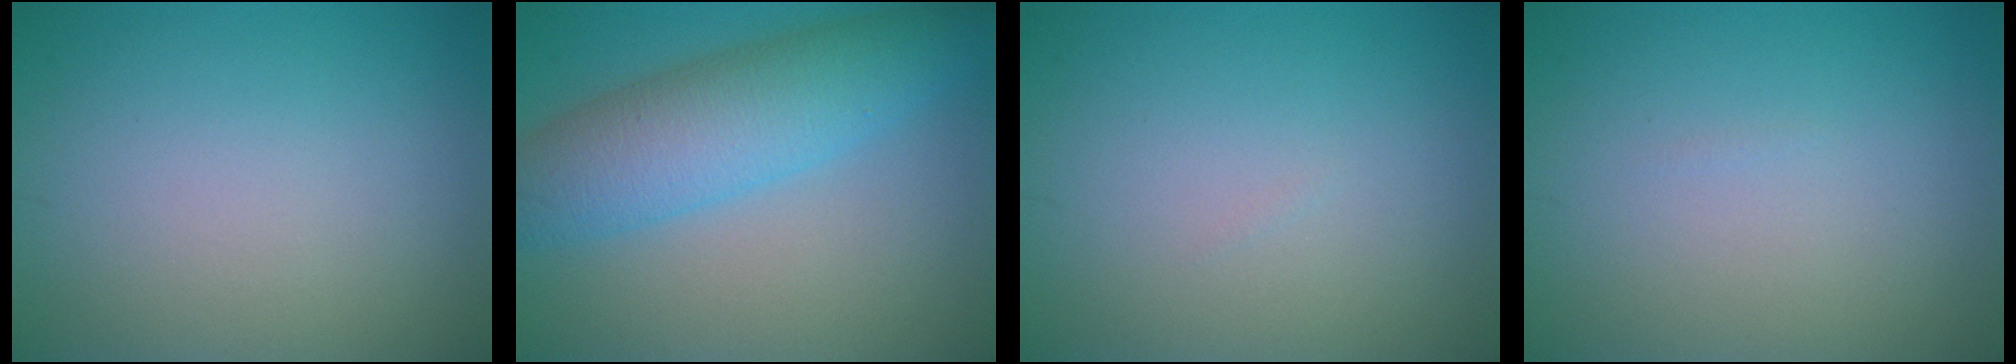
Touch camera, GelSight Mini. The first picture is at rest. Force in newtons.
{"total": 7.1, "press": 7.1, "slide": 0.3}
{"total": 0.0}
{"total": 0.0}